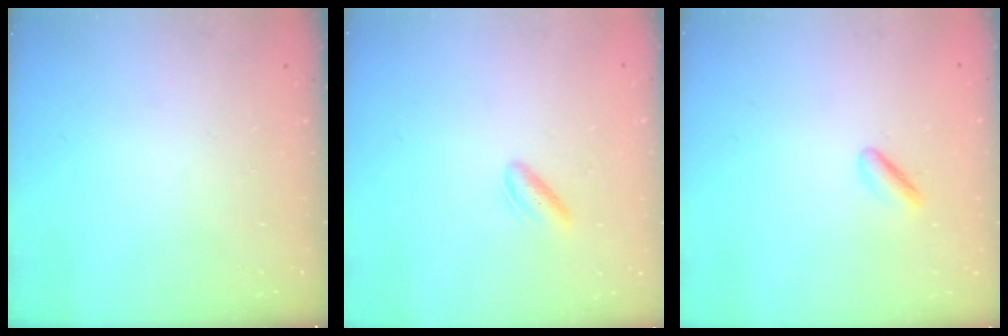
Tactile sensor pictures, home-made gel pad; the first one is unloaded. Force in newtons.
{"total": 2.4, "press": 2.2, "slide": 1.1}
{"total": 2.0, "press": 1.9, "slide": 0.6}